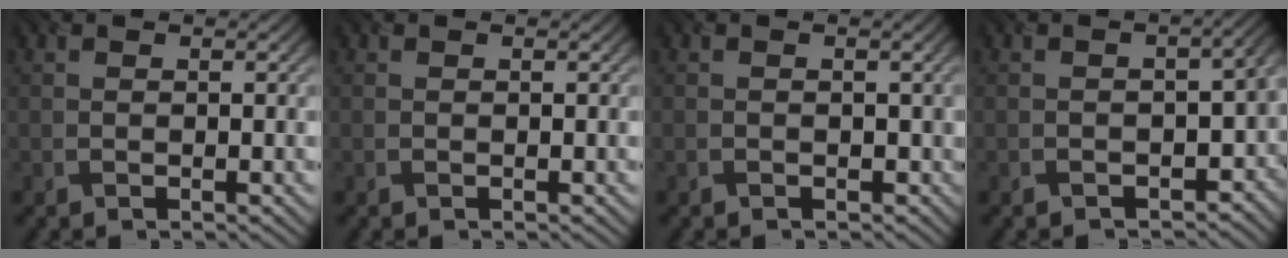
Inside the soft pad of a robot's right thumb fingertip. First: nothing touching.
{"total": 0.0}
{"total": 0.8, "force": [-0.3, 0.7, 0.2], "torque": [-0.005, -0.006, -0.004]}
{"total": 6.9, "force": [-2.6, 4.6, 4.5], "torque": [-0.048, -0.039, -0.026]}